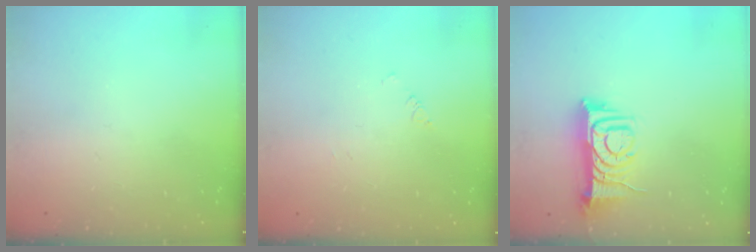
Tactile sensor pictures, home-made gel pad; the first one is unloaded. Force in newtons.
{"total": 1.4, "press": 1.3, "slide": 0.3}
{"total": 9.5, "press": 9.5, "slide": 0.7}